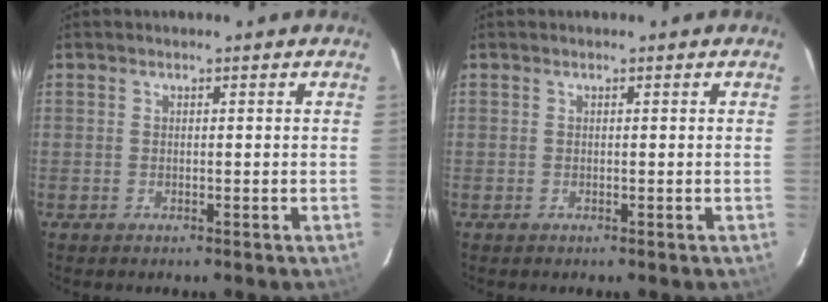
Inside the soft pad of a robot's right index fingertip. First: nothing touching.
{"total": 0.0}